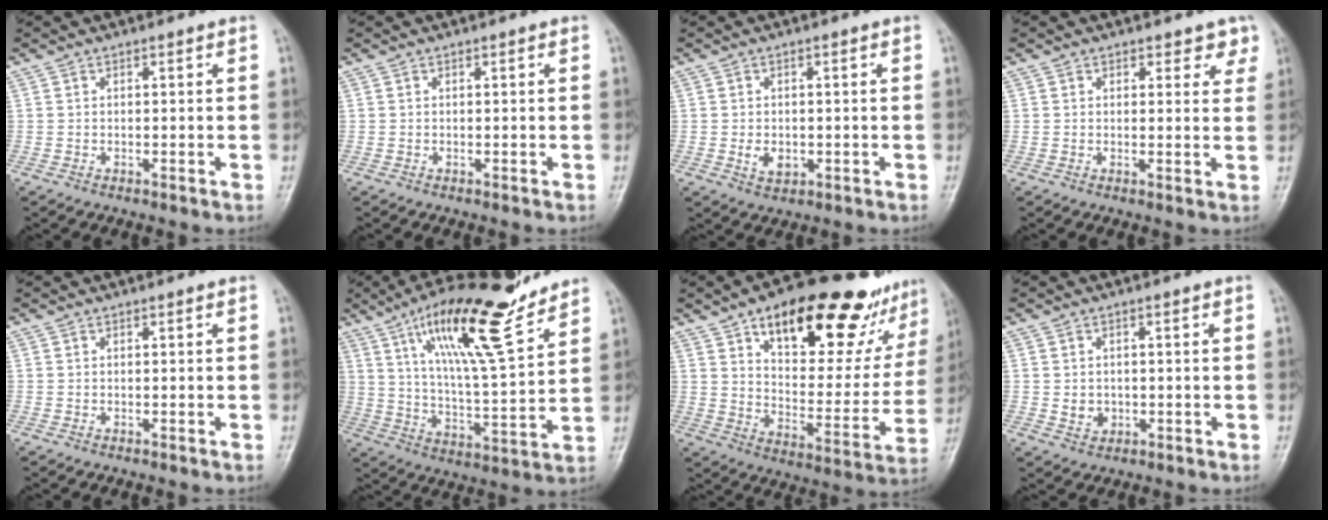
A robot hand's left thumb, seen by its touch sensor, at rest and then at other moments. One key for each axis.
{"total": 0.0}
{"total": 3.3, "fx": -0.6, "fy": 2.4, "fz": 2.2, "tx": -0.031, "ty": -0.001, "tz": -0.004}
{"total": 3.3, "fx": 2.4, "fy": 2.2, "fz": 0.9, "tx": 0.026, "ty": -0.011, "tz": 0.025}
{"total": 0.0}
{"total": 18.8, "fx": 12.5, "fy": 3.7, "fz": 13.6, "tx": -0.211, "ty": -0.064, "tz": 0.218}
{"total": 28.1, "fx": 17.1, "fy": 11.6, "fz": 19.1, "tx": -0.223, "ty": -0.042, "tz": 0.255}
{"total": 2.9, "fx": -0.2, "fy": 2.5, "fz": 1.3, "tx": -0.010, "ty": 0.000, "tz": 0.005}